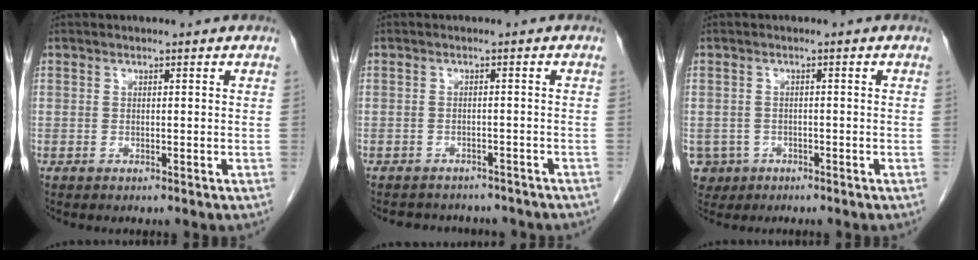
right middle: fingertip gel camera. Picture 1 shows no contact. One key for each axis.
{"total": 8.8, "fx": -7.8, "fy": 3.3, "fz": 2.2, "tx": -0.035, "ty": 0.007, "tz": -0.085}
{"total": 4.2, "fx": -2.1, "fy": 3.7, "fz": 0.4, "tx": -0.009, "ty": 0.006, "tz": -0.031}